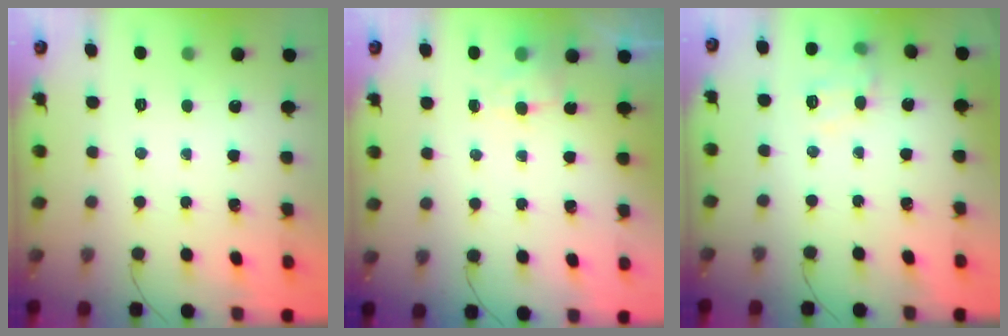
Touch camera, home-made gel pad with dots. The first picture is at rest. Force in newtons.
{"total": 4.4, "press": 4.2, "slide": 1.2}
{"total": 7.3, "press": 7.3, "slide": 1.0}